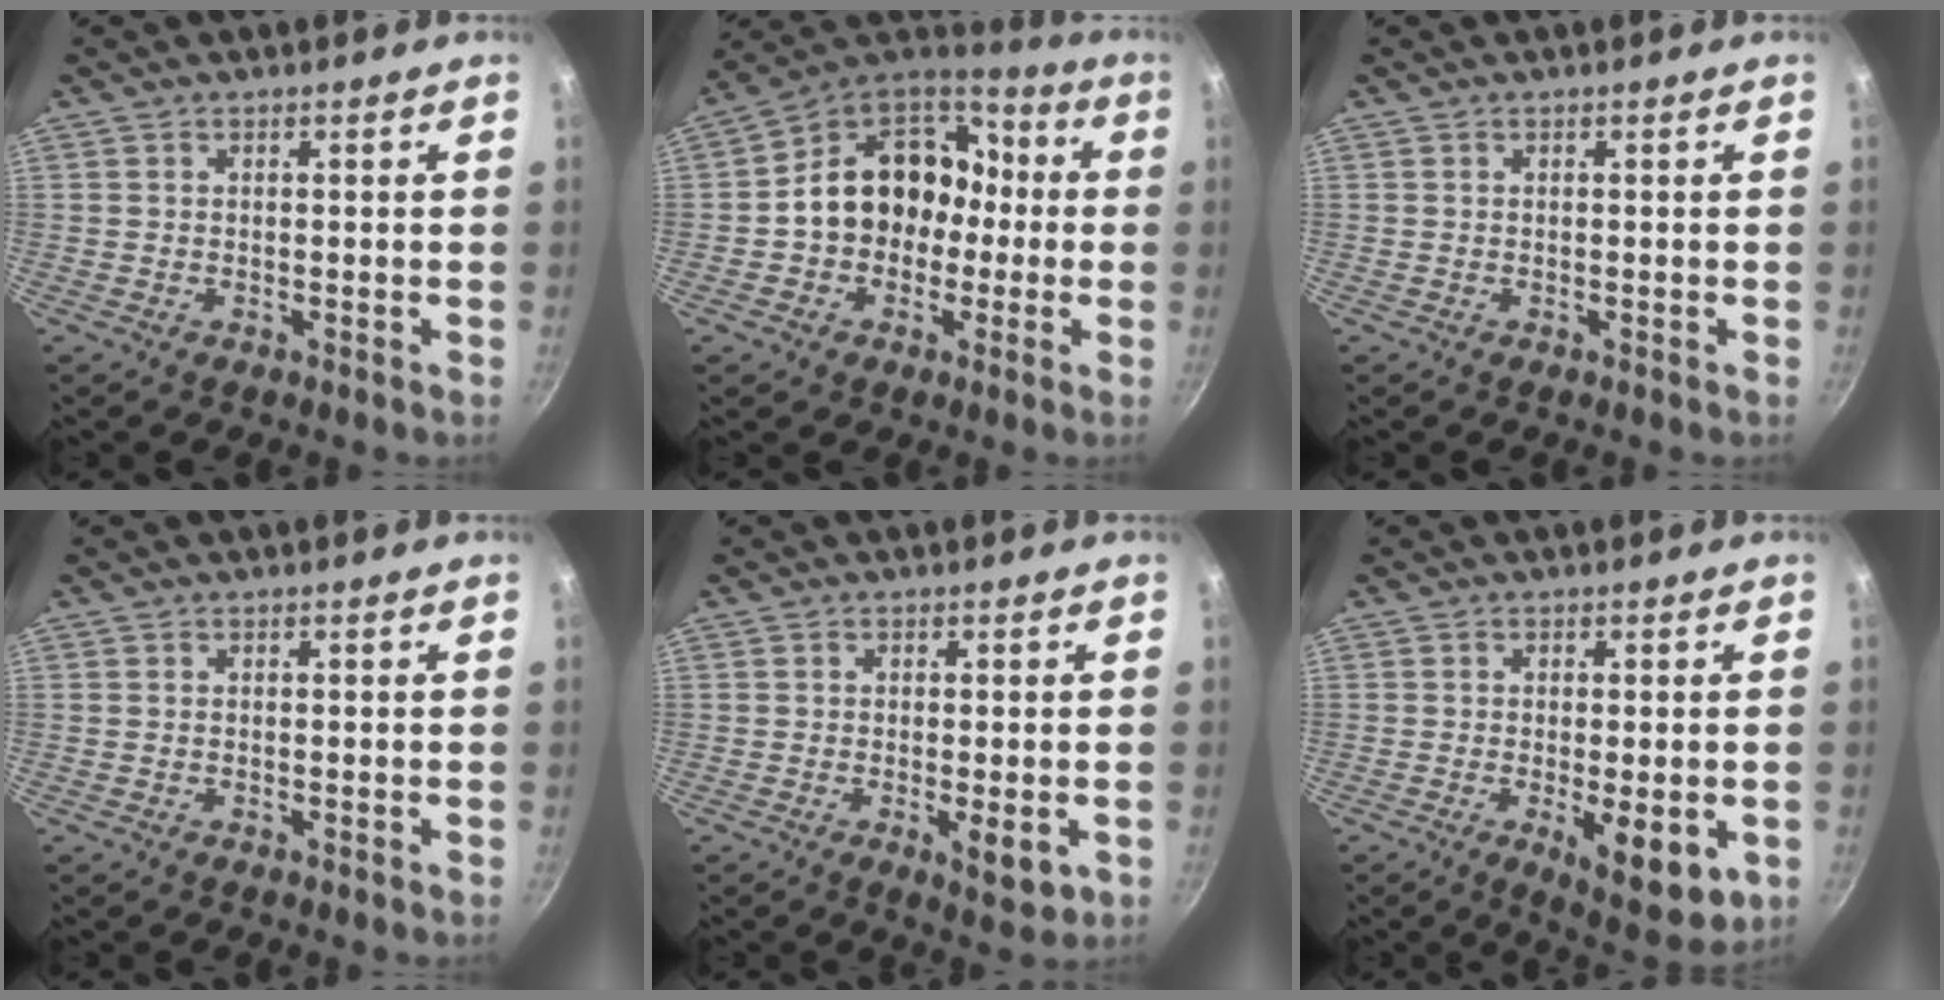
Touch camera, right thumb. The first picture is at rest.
{"total": 16.6, "force": [-1.2, 12.8, 10.5], "torque": [-0.124, 0.048, -0.028]}
{"total": 0.0}
{"total": 0.0}
{"total": 4.6, "force": [-1.2, 1.6, 4.1], "torque": [-0.058, -0.010, -0.015]}
{"total": 9.6, "force": [-2.6, 3.5, 8.5], "torque": [-0.113, -0.017, -0.032]}